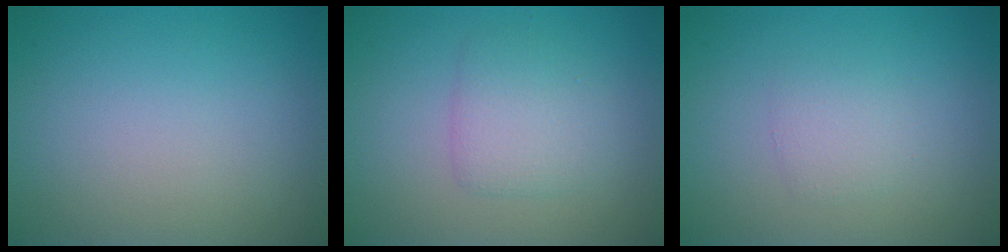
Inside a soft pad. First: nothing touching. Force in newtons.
{"total": 2.7, "press": 2.7, "slide": 0.1}
{"total": 1.4, "press": 1.4, "slide": 0.1}